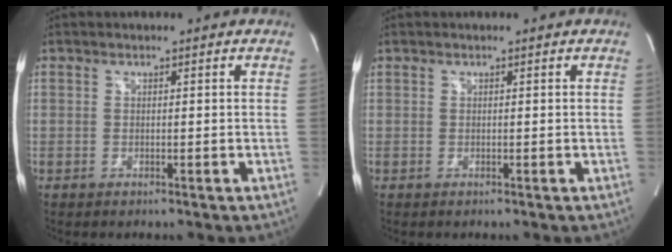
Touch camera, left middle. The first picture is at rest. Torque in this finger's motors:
{"motor_torque": [0.75, -0.74, 0.57, 0.21]}